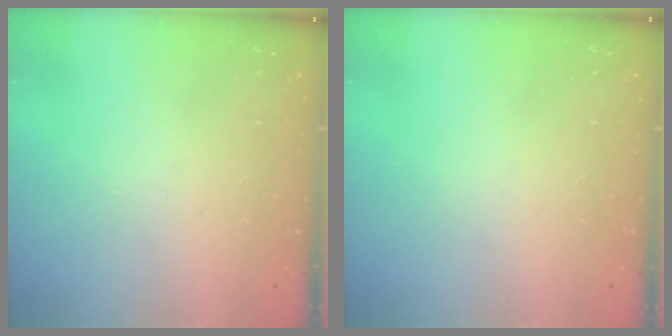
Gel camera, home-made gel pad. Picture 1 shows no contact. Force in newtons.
{"total": 0.0}